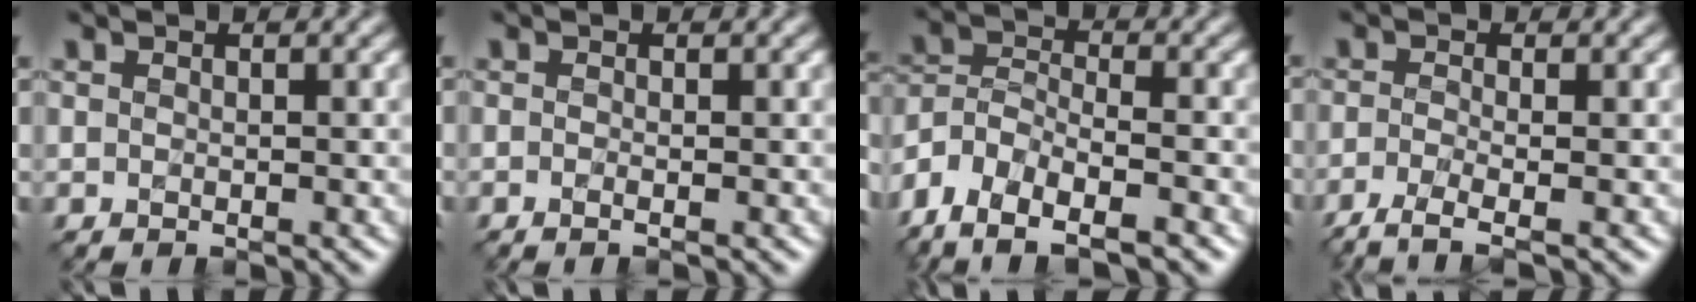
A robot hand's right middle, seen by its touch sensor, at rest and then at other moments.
{"total": 0.8, "force": [-0.3, 0.2, 0.7], "torque": [-0.011, -0.010, -0.007]}
{"total": 8.4, "force": [-6.3, 3.4, 4.3], "torque": [-0.075, 0.000, -0.113]}
{"total": 3.5, "force": [-2.2, 0.9, 2.6], "torque": [-0.048, -0.009, -0.053]}